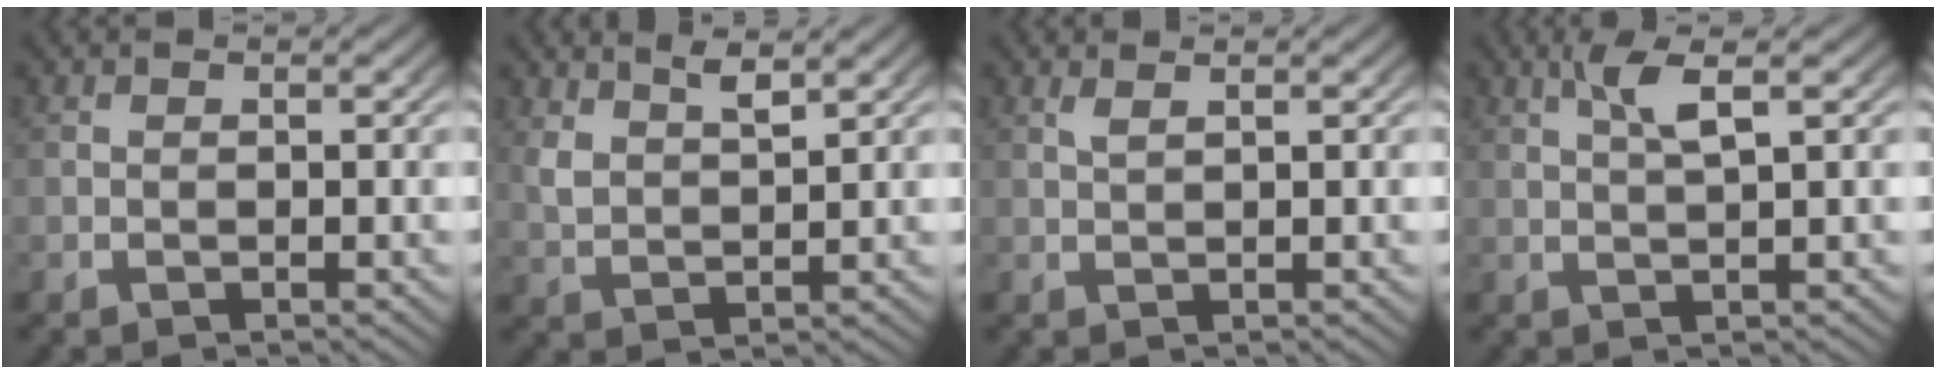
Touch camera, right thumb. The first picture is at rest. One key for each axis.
{"total": 3.7, "fx": 2.9, "fy": 1.2, "fz": 2.0, "tx": -0.038, "ty": 0.001, "tz": 0.063}
{"total": 1.1, "fx": 0.9, "fy": 0.0, "fz": 0.6, "tx": -0.014, "ty": 0.001, "tz": 0.022}
{"total": 3.1, "fx": 1.7, "fy": 0.6, "fz": 2.6, "tx": -0.049, "ty": 0.007, "tz": 0.032}